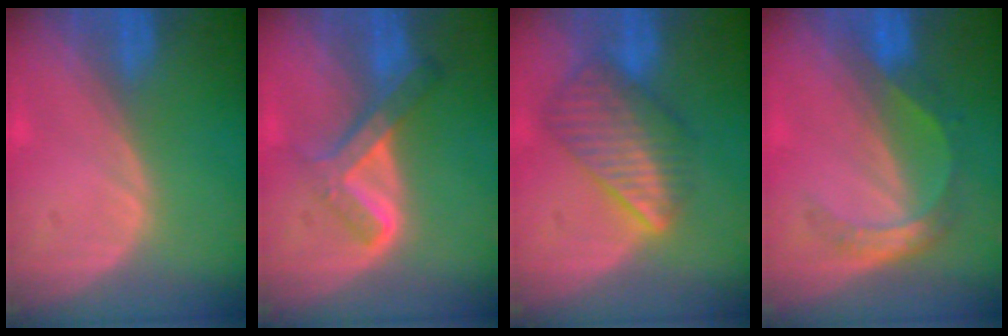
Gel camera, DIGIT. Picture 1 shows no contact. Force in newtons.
{"total": 6.7, "press": 5.7, "slide": 3.5}
{"total": 8.3, "press": 7.5, "slide": 3.6}
{"total": 5.6, "press": 4.8, "slide": 2.8}